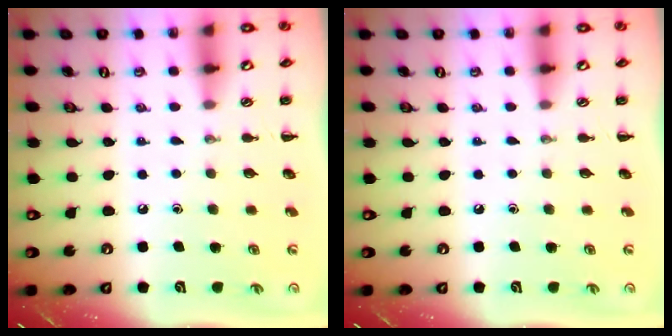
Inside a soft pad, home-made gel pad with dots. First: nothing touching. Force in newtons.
{"total": 0.0}